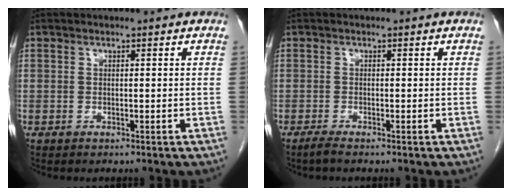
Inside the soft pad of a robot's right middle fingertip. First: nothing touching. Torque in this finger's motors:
{"motor_torque": [0.44, -0.16, -0.04, 0.01]}